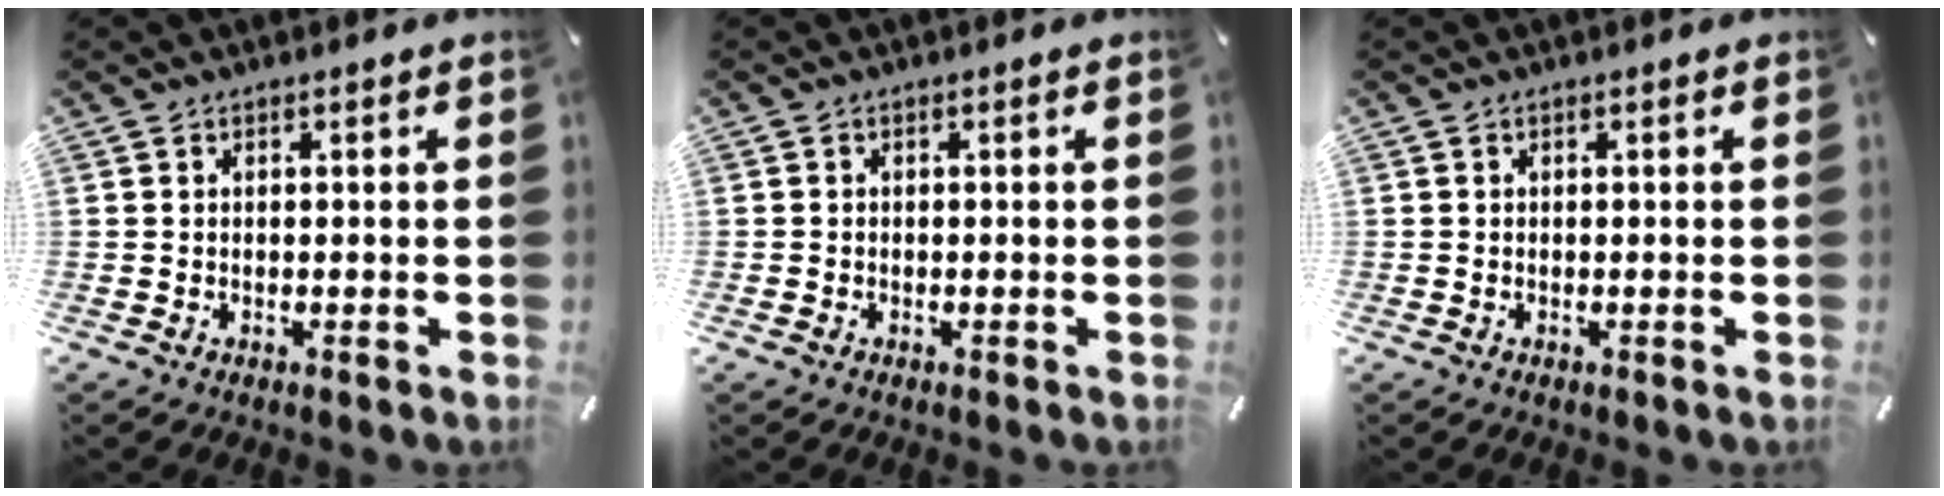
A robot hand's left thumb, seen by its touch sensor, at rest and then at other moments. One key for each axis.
{"total": 0.7, "fx": -0.3, "fy": 0.5, "fz": 0.3, "tx": -0.004, "ty": 0.002, "tz": -0.006}
{"total": 0.0}